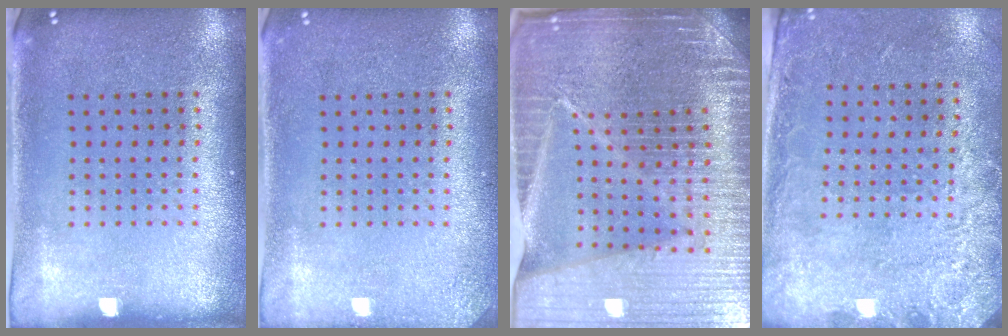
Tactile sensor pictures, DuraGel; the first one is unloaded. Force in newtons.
{"total": 1.4, "press": 1.4, "slide": 0.1}
{"total": 6.4, "press": 5.6, "slide": 3.2}
{"total": 2.7, "press": 1.9, "slide": 1.9}